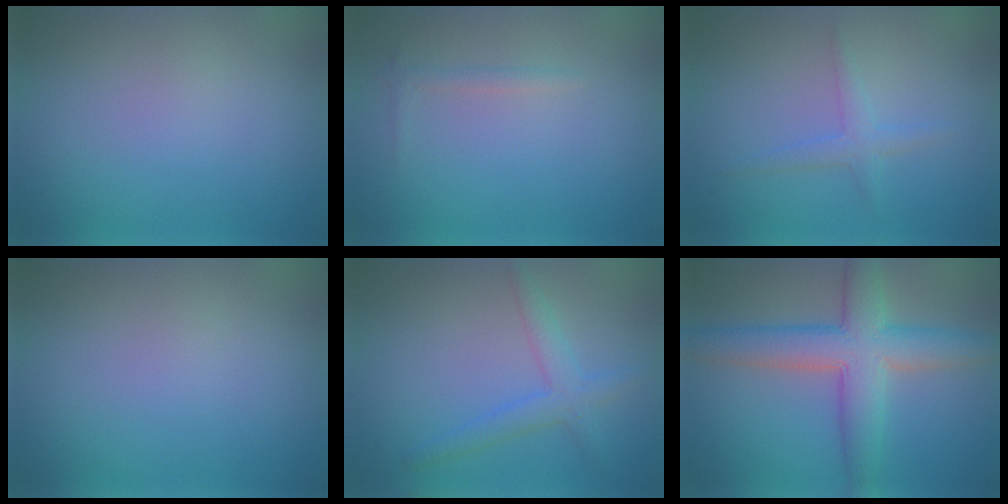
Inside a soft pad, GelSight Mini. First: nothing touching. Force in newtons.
{"total": 0.9, "press": 0.9, "slide": 0.1}
{"total": 1.7, "press": 1.7, "slide": 0.0}
{"total": 0.0}
{"total": 2.8, "press": 2.8, "slide": 0.1}
{"total": 6.9, "press": 6.9, "slide": 0.2}